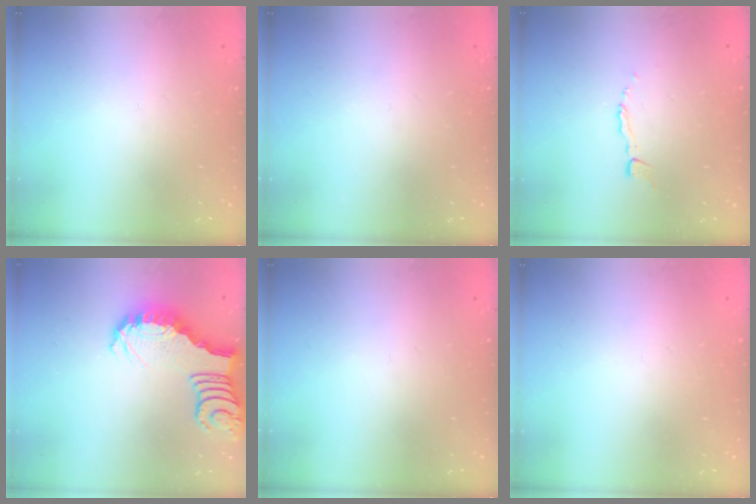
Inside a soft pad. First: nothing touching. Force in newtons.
{"total": 0.0}
{"total": 2.9, "press": 2.9, "slide": 0.2}
{"total": 2.8, "press": 2.8, "slide": 0.5}
{"total": 0.0}
{"total": 0.0}